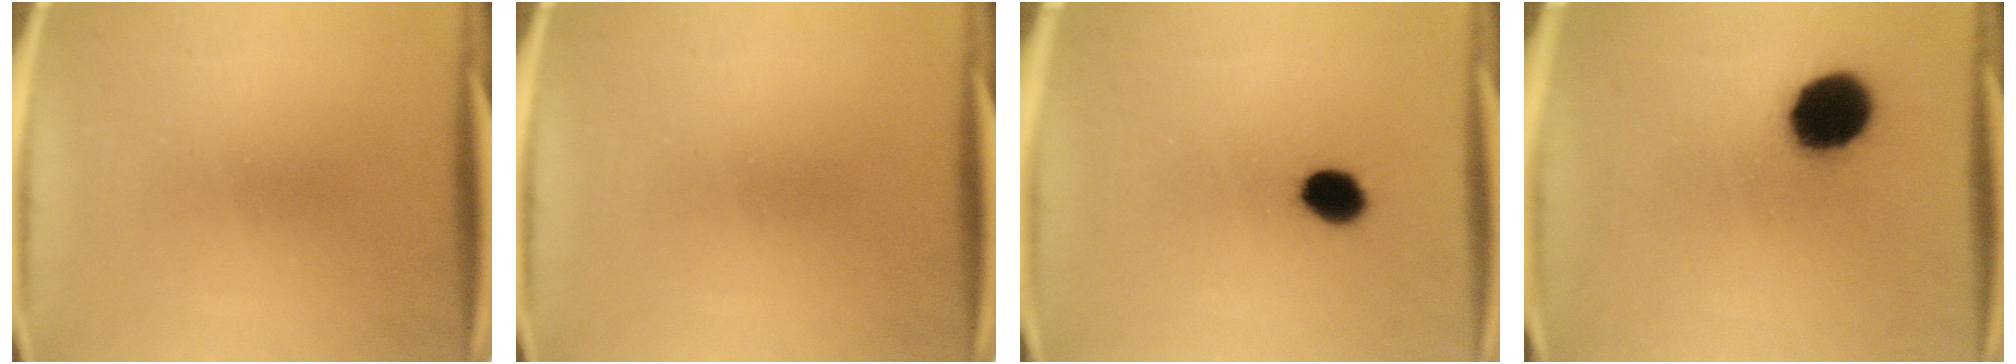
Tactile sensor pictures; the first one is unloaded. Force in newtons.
{"total": 0.0}
{"total": 6.1}
{"total": 13.9}